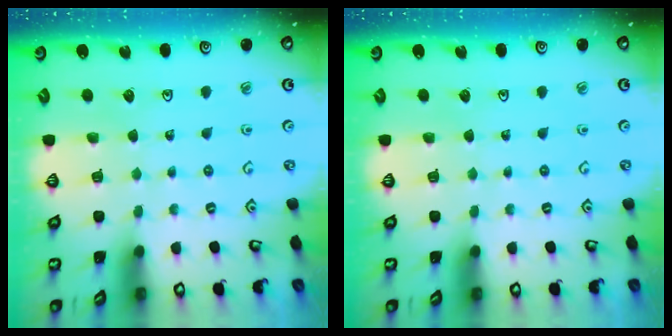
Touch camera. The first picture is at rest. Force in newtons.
{"total": 0.0}